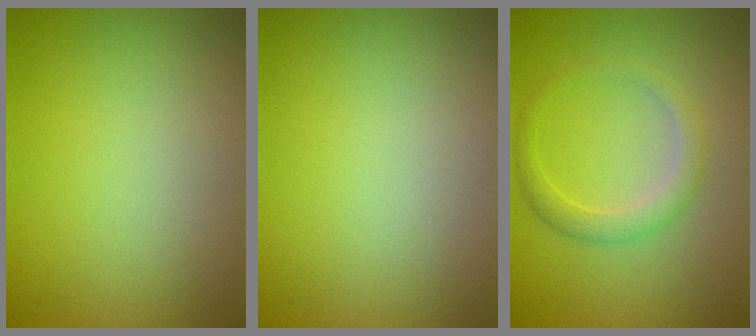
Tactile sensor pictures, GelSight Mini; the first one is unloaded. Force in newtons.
{"total": 0.0}
{"total": 2.1, "press": 2.1, "slide": 0.1}